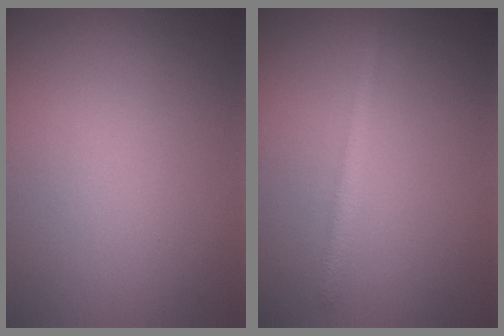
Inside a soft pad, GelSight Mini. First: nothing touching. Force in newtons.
{"total": 1.8, "press": 1.8, "slide": 0.0}